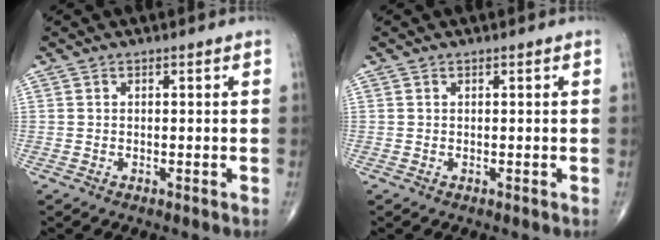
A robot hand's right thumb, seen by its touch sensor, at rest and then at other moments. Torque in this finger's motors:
{"motor_torque": [0.15, 0.05, 0.04, 0.13, 0.01]}